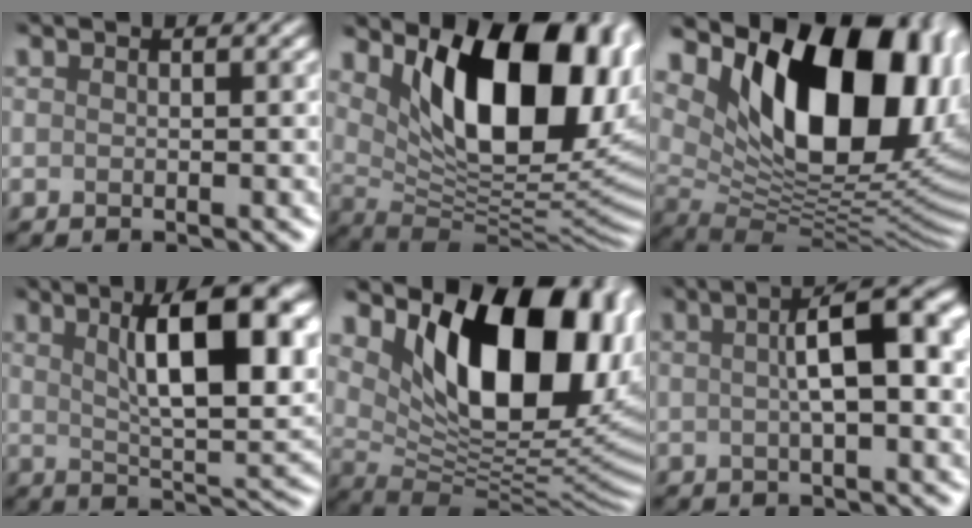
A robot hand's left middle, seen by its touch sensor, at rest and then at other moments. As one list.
[{"total": 12.6, "force": [5.3, 5.4, 10.0], "torque": [-0.137, -0.002, 0.099]}, {"total": 14.8, "force": [6.9, 7.5, 10.8], "torque": [-0.157, 0.001, 0.125]}, {"total": 9.7, "force": [3.3, 2.2, 8.9], "torque": [-0.129, 0.009, 0.067]}, {"total": 12.3, "force": [5.5, 6.2, 9.1], "torque": [-0.129, -0.011, 0.110]}, {"total": 6.2, "force": [1.0, 1.2, 6.0], "torque": [-0.084, 0.021, 0.023]}]